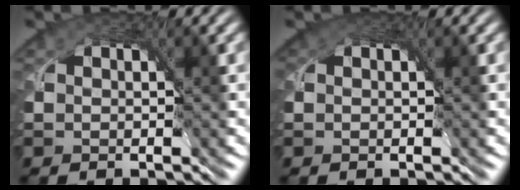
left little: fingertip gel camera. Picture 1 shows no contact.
{"total": 1.0, "force": [0.6, 0.7, 0.5], "torque": [-0.012, 0.002, 0.006]}